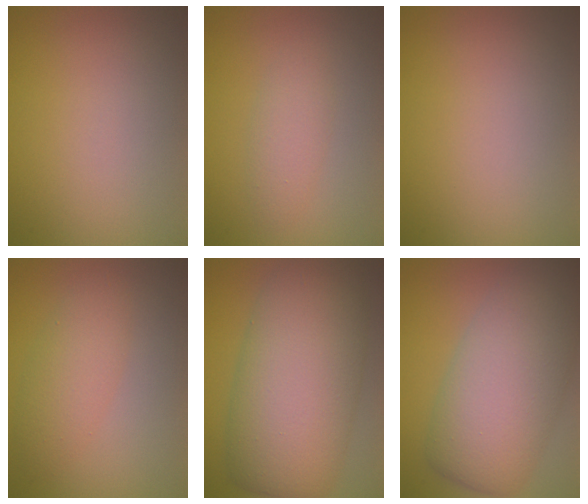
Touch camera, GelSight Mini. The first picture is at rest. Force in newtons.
{"total": 2.1, "press": 2.1, "slide": 0.1}
{"total": 0.0}
{"total": 3.1, "press": 3.1, "slide": 0.0}
{"total": 11.9, "press": 11.9, "slide": 0.4}
{"total": 9.0, "press": 9.0, "slide": 0.7}